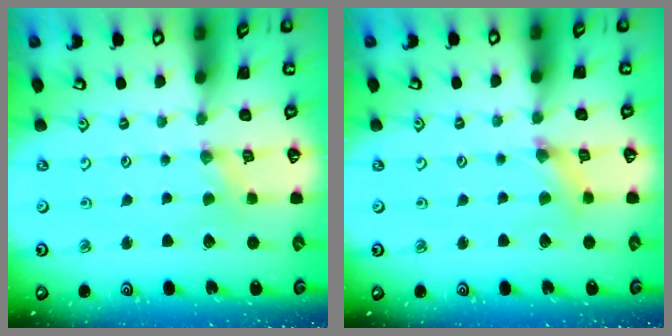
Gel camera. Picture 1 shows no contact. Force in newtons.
{"total": 3.2, "press": 3.2, "slide": 0.4}